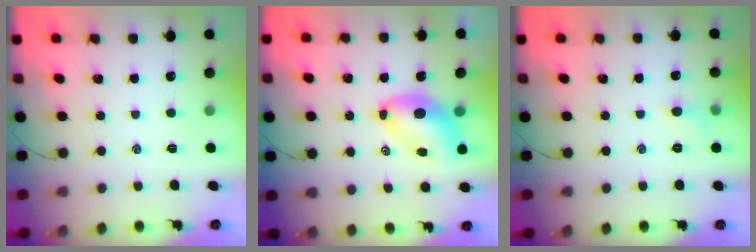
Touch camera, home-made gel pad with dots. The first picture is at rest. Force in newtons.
{"total": 7.3, "press": 7.1, "slide": 1.6}
{"total": 4.7, "press": 4.5, "slide": 1.4}